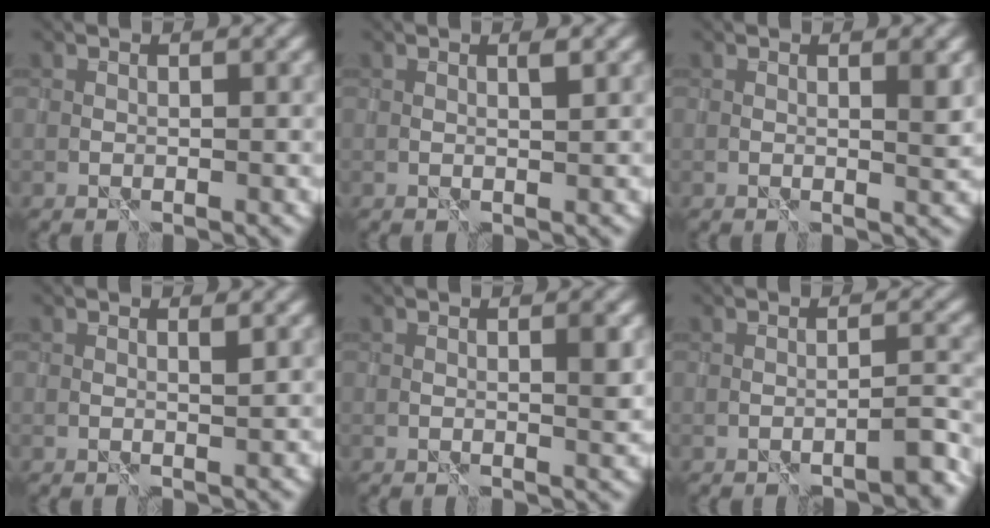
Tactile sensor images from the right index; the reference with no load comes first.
{"total": 0.7, "force": [0.4, 0.0, 0.6], "torque": [-0.009, -0.001, 0.005]}
{"total": 1.6, "force": [0.5, 0.3, 1.5], "torque": [-0.018, -0.003, 0.007]}
{"total": 0.6, "force": [0.3, 0.0, 0.5], "torque": [-0.008, -0.001, 0.005]}
{"total": 1.6, "force": [0.3, 0.2, 1.5], "torque": [-0.020, -0.001, 0.004]}
{"total": 2.8, "force": [-1.8, 0.4, 2.1], "torque": [-0.030, 0.006, -0.030]}